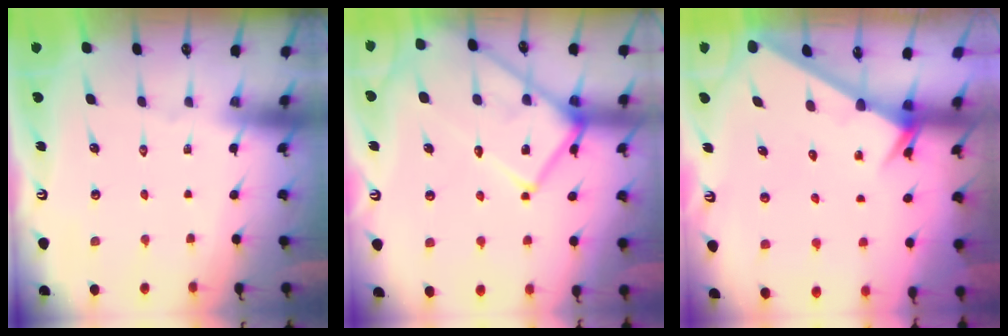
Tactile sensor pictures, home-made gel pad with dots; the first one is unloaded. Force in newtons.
{"total": 17.2, "press": 17.2, "slide": 1.6}
{"total": 2.7, "press": 2.7, "slide": 0.1}